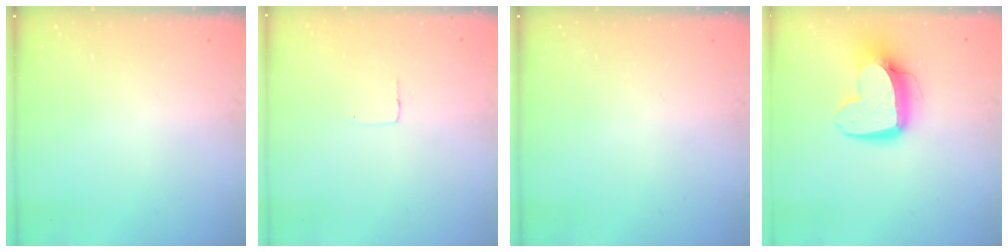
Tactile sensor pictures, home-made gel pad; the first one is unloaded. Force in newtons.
{"total": 2.5, "press": 2.5, "slide": 0.1}
{"total": 0.0}
{"total": 13.0, "press": 12.9, "slide": 1.4}